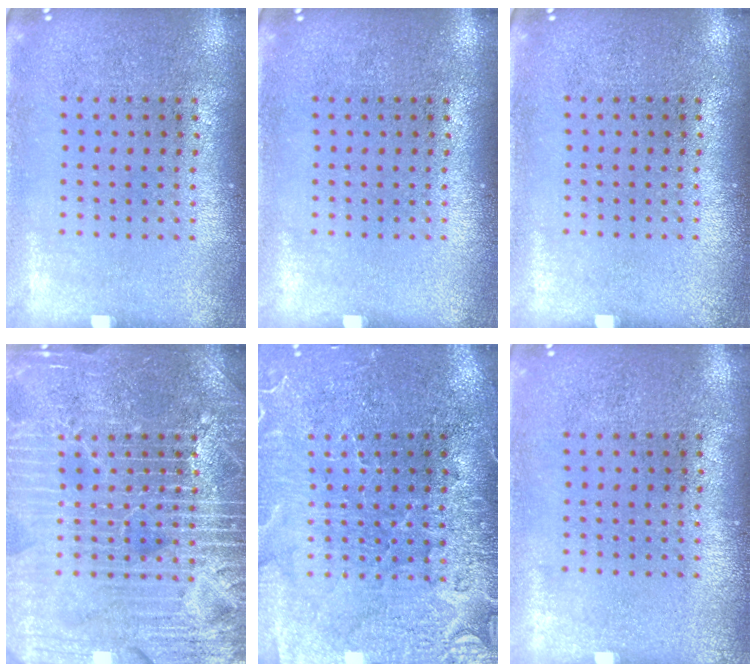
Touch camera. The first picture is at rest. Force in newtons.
{"total": 0.0}
{"total": 0.0}
{"total": 7.1, "press": 7.1, "slide": 0.8}
{"total": 3.7, "press": 3.5, "slide": 1.1}
{"total": 0.0}